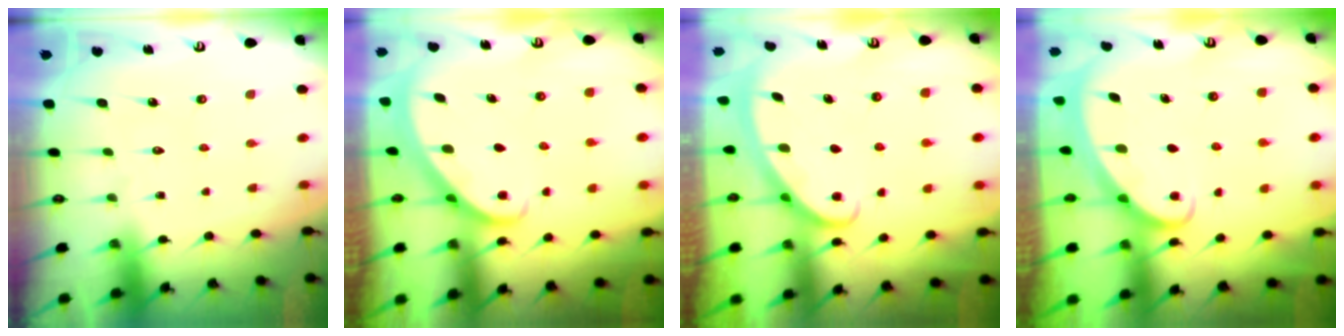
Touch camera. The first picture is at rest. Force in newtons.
{"total": 1.9, "press": 1.9, "slide": 0.2}
{"total": 2.9, "press": 2.9, "slide": 0.3}
{"total": 2.0, "press": 2.0, "slide": 0.0}